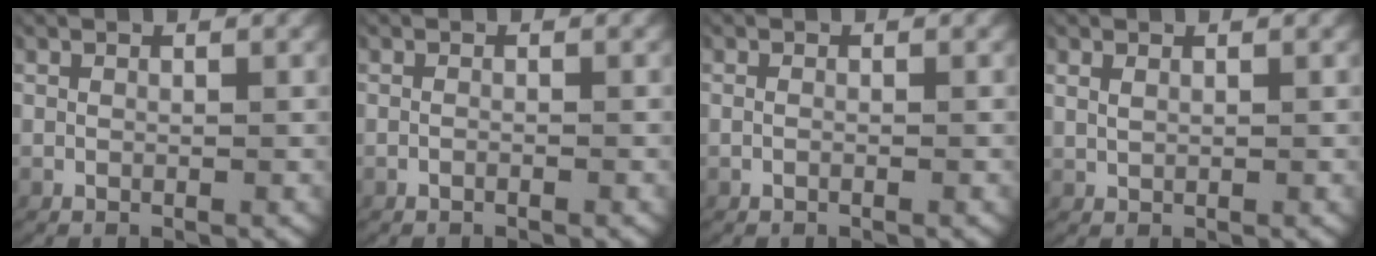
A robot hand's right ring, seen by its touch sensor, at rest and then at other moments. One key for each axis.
{"total": 0.5, "fx": -0.5, "fy": -0.1, "fz": 0.2, "tx": -0.006, "ty": -0.003, "tz": -0.009}
{"total": 0.6, "fx": -0.4, "fy": 0.1, "fz": 0.4, "tx": -0.011, "ty": -0.002, "tz": -0.007}
{"total": 0.7, "fx": 0.6, "fy": 0.2, "fz": 0.4, "tx": -0.015, "ty": -0.004, "tz": 0.019}